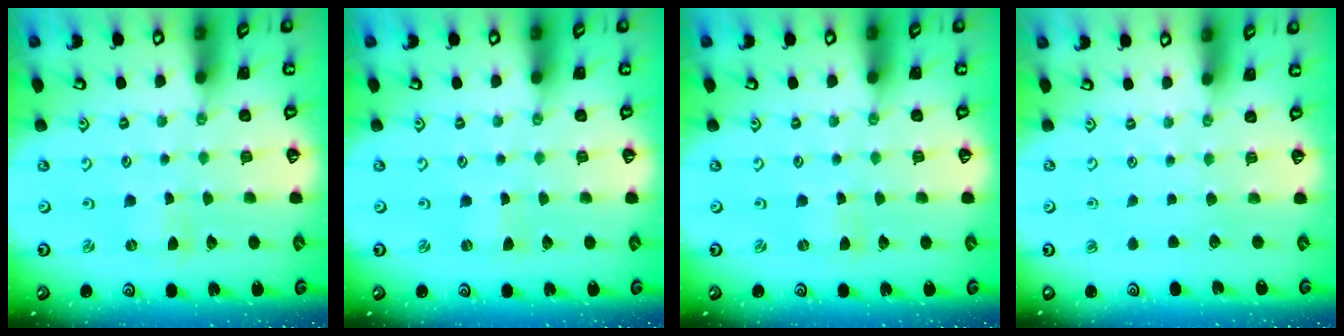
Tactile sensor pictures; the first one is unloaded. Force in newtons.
{"total": 0.0}
{"total": 0.0}
{"total": 0.0}